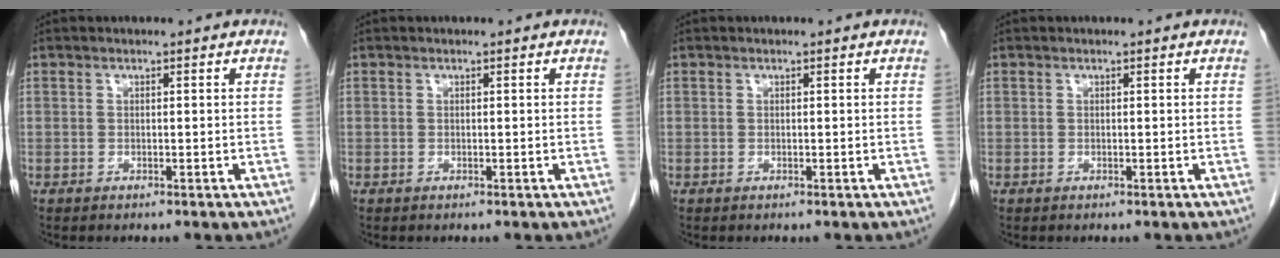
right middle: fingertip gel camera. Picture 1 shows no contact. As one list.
[{"total": 0.0}, {"total": 0.0}, {"total": 0.0}]